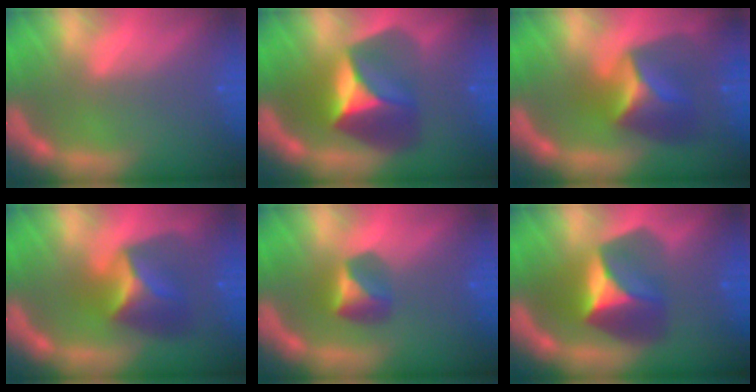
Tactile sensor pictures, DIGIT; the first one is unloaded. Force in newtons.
{"total": 7.9}
{"total": 6.4}
{"total": 5.9}
{"total": 2.9}
{"total": 6.9}